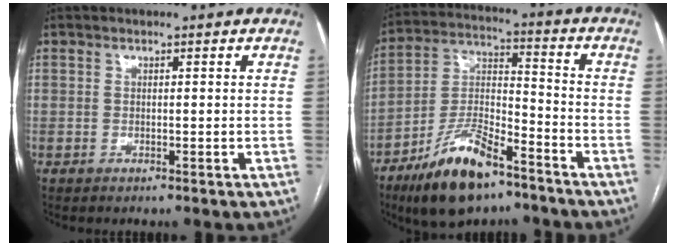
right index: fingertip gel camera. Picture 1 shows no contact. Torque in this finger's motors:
{"motor_torque": [1.06, -1.08, 0.64, 0.17]}